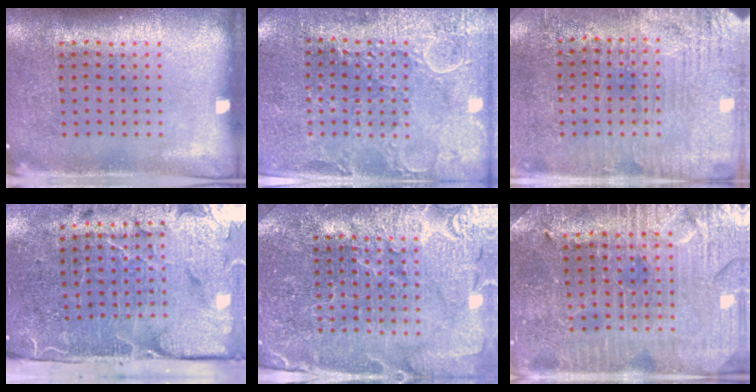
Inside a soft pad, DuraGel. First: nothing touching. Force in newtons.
{"total": 2.8, "press": 2.7, "slide": 0.7}
{"total": 3.2, "press": 3.1, "slide": 0.8}
{"total": 5.2, "press": 4.1, "slide": 3.2}
{"total": 4.2, "press": 4.0, "slide": 1.1}
{"total": 3.3, "press": 3.3, "slide": 0.5}